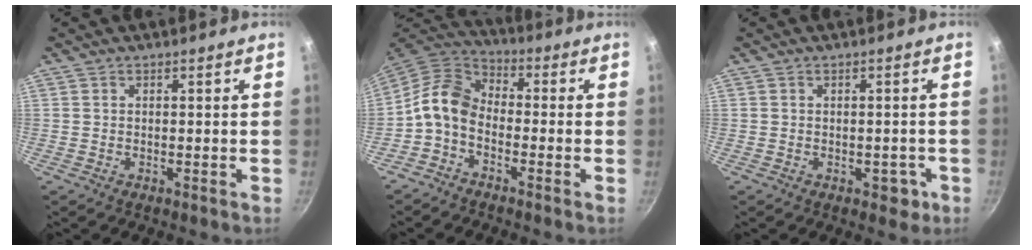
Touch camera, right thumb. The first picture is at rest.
{"total": 8.7, "force": [-2.5, 6.0, 5.8], "torque": [-0.112, 0.045, -0.068]}
{"total": 3.0, "force": [-1.1, 2.0, 1.9], "torque": [0.002, 0.014, -0.005]}